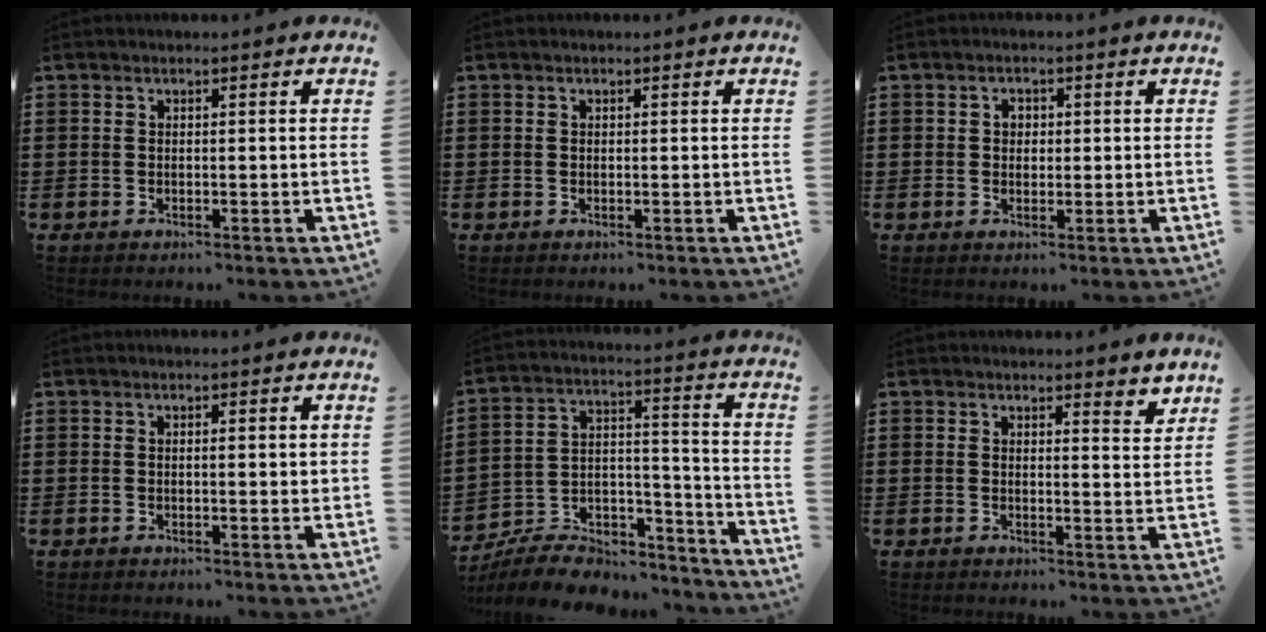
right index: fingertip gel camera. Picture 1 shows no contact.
{"total": 0.0}
{"total": 1.6, "force": [0.0, 1.4, 0.8], "torque": [-0.018, 0.009, -0.001]}
{"total": 1.1, "force": [0.1, 0.2, 1.1], "torque": [-0.021, 0.003, 0.001]}
{"total": 7.8, "force": [-6.6, 3.4, 2.3], "torque": [-0.051, 0.015, -0.129]}
{"total": 2.2, "force": [2.0, 0.3, 0.7], "torque": [-0.010, -0.002, 0.037]}